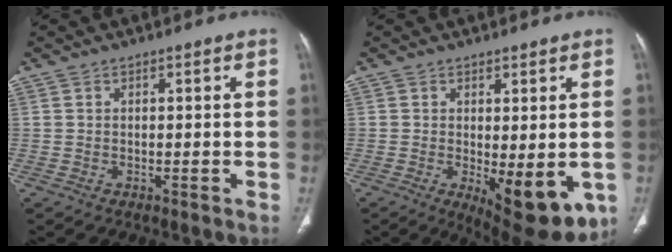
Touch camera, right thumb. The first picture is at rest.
{"total": 11.2, "force": [-2.6, 4.4, 10.0], "torque": [-0.118, -0.024, -0.021]}